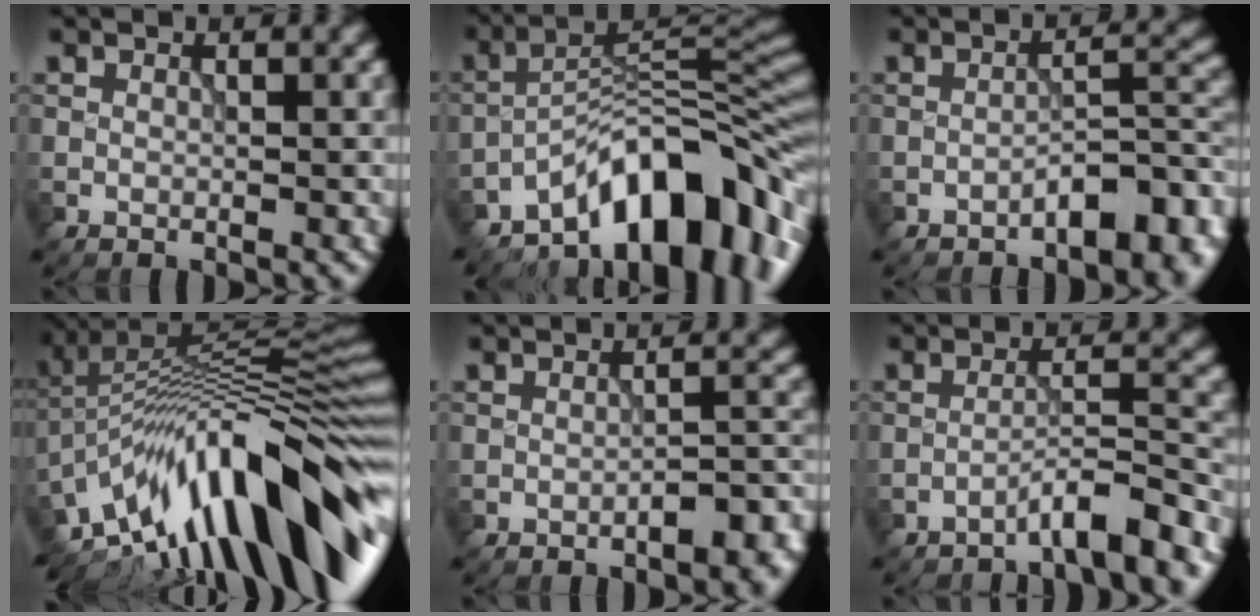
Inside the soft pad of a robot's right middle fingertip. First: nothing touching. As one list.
[{"total": 12.5, "force": [-8.1, 4.7, 8.4], "torque": [-0.107, 0.019, -0.144]}, {"total": 5.2, "force": [-2.7, 1.9, 4.0], "torque": [-0.054, 0.012, -0.043]}, {"total": 16.6, "force": [-5.9, 5.9, 14.4], "torque": [-0.217, 0.036, -0.126]}, {"total": 3.8, "force": [-2.2, 1.3, 2.8], "torque": [-0.038, 0.006, -0.031]}, {"total": 4.6, "force": [-3.4, 0.6, 3.0], "torque": [-0.042, 0.017, -0.063]}]